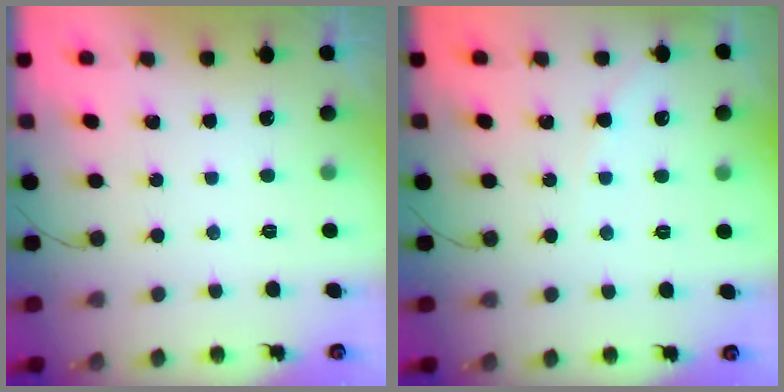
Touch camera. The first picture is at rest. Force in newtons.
{"total": 4.0, "press": 3.9, "slide": 0.6}